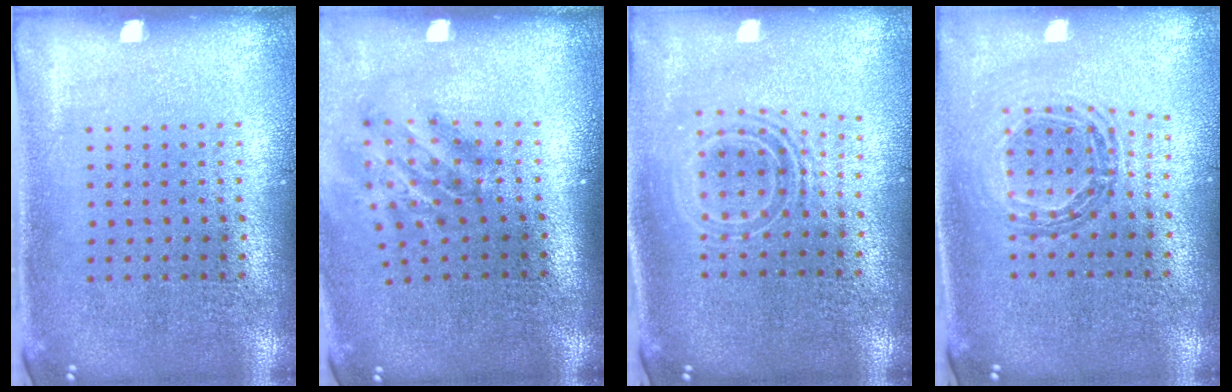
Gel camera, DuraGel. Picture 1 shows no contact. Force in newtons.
{"total": 1.9, "press": 1.2, "slide": 1.5}
{"total": 1.6, "press": 1.3, "slide": 1.0}
{"total": 0.8, "press": 0.8, "slide": 0.1}